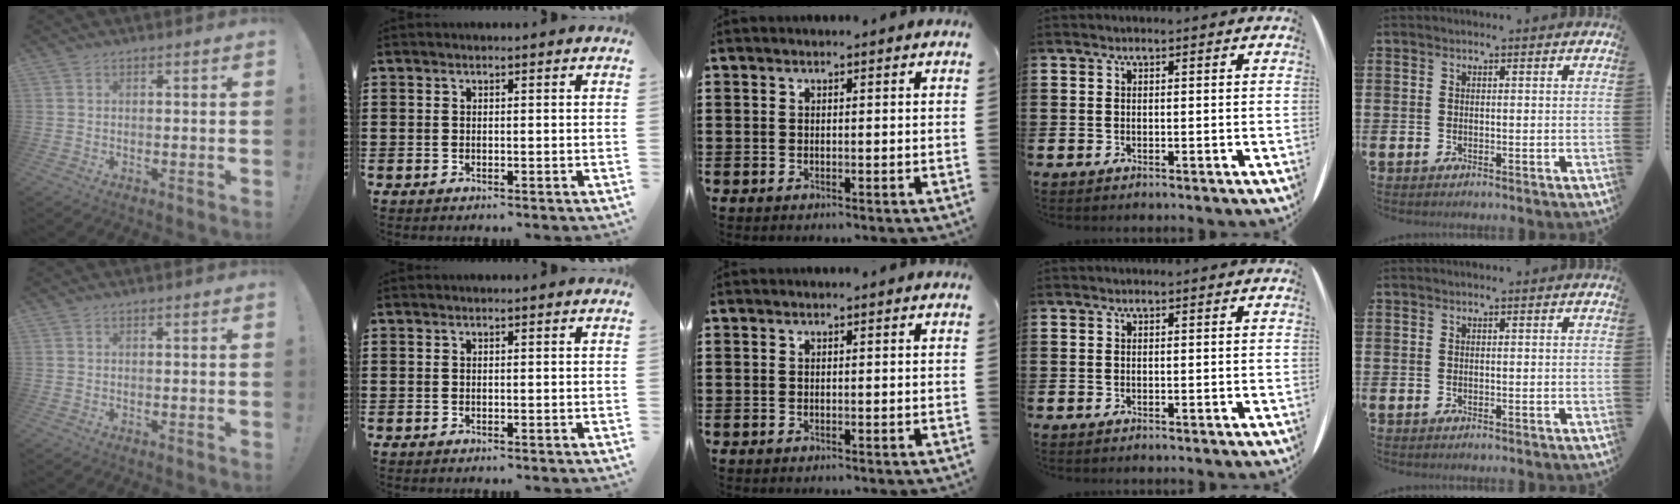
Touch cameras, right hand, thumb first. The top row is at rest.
{}